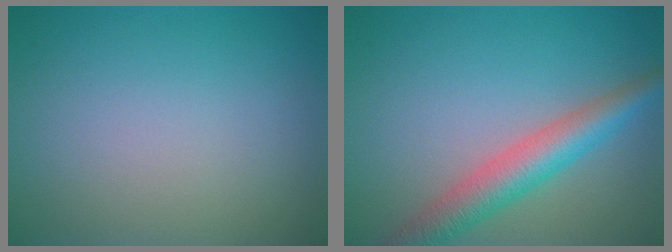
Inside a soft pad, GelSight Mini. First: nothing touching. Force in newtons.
{"total": 5.0, "press": 5.0, "slide": 0.3}